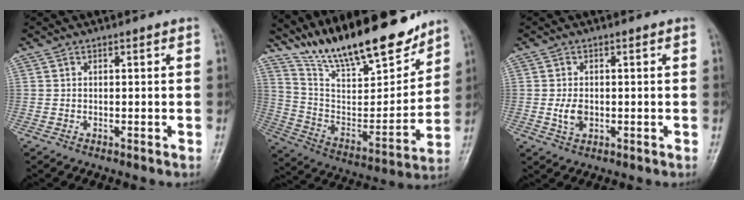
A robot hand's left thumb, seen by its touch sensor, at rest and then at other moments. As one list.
[{"total": 22.9, "force": [18.4, 6.3, 12.2], "torque": [-0.165, -0.088, 0.319]}, {"total": 3.1, "force": [-0.3, 2.1, 2.3], "torque": [-0.041, -0.004, -0.003]}]